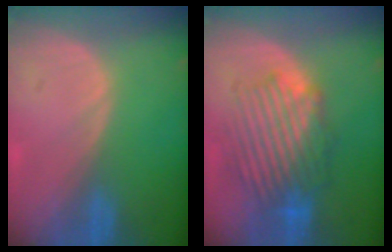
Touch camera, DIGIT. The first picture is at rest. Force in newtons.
{"total": 9.0, "press": 8.6, "slide": 2.6}